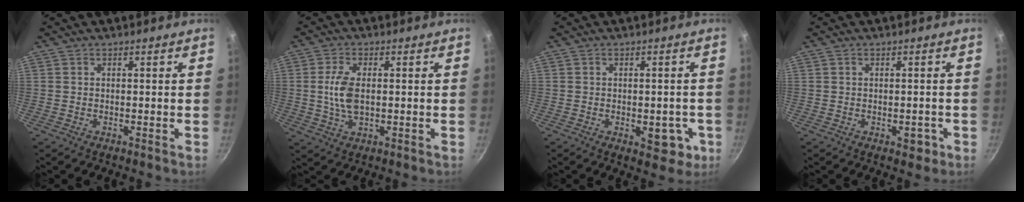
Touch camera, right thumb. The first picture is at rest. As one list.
[{"total": 6.6, "force": [0.3, 3.5, 5.6], "torque": [-0.116, -0.001, 0.007]}, {"total": 6.6, "force": [-2.0, 3.7, 5.1], "torque": [-0.031, 0.005, -0.021]}, {"total": 2.6, "force": [-1.0, 1.6, 1.9], "torque": [0.000, 0.011, -0.008]}]